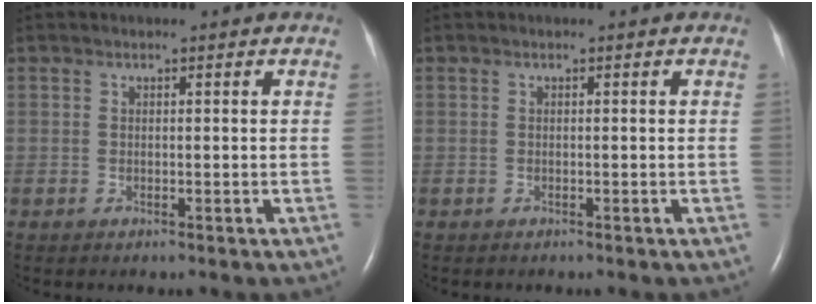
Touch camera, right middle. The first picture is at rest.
{"total": 0.0}